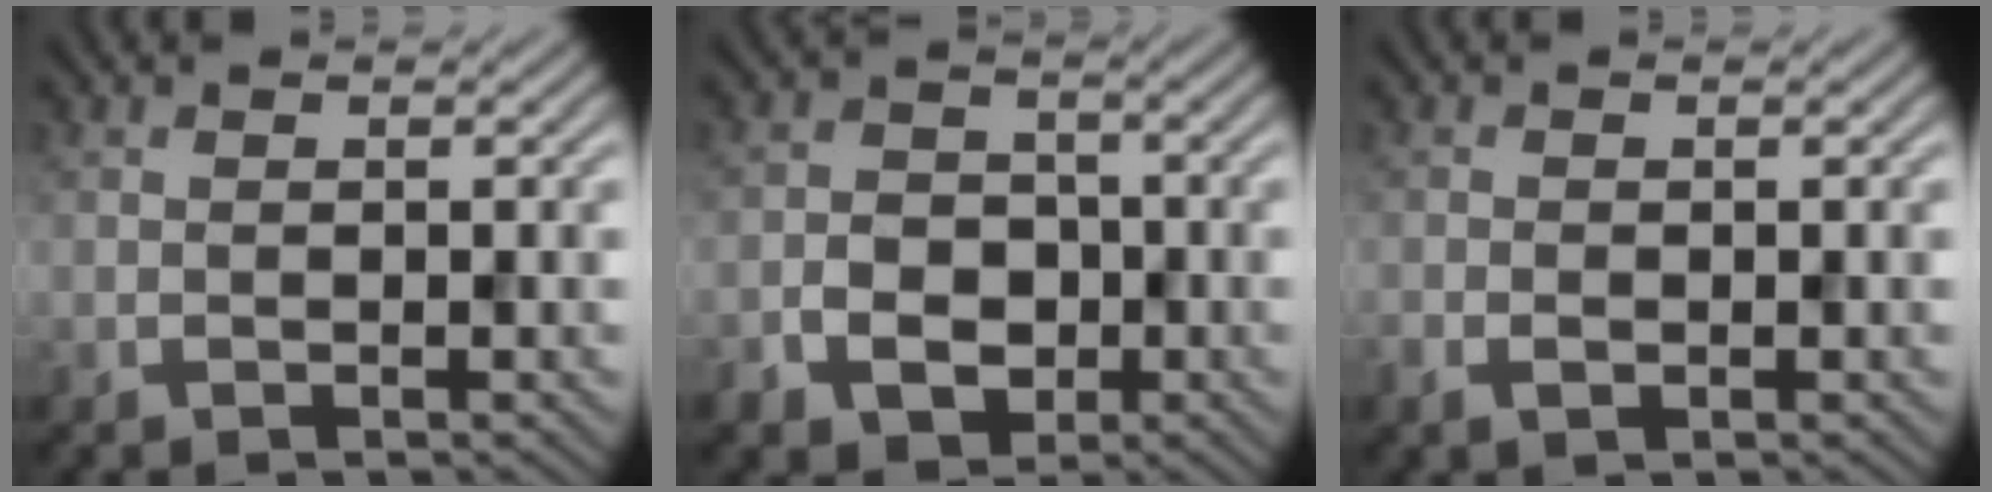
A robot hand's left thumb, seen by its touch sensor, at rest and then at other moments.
{"total": 5.8, "force": [-2.5, 4.5, 2.7], "torque": [-0.037, -0.009, -0.053]}
{"total": 1.4, "force": [-0.5, 0.9, 1.0], "torque": [-0.023, -0.005, -0.010]}